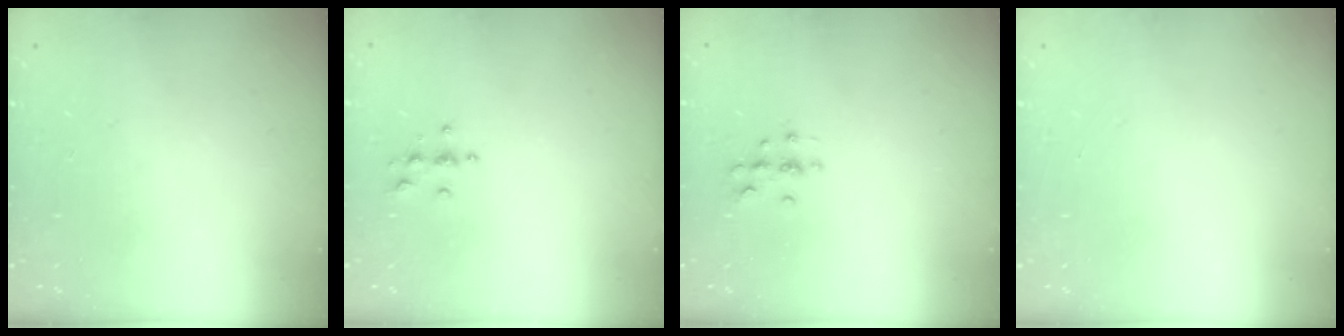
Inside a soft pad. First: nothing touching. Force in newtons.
{"total": 3.9, "press": 3.8, "slide": 0.4}
{"total": 5.4, "press": 5.2, "slide": 1.6}
{"total": 0.0}